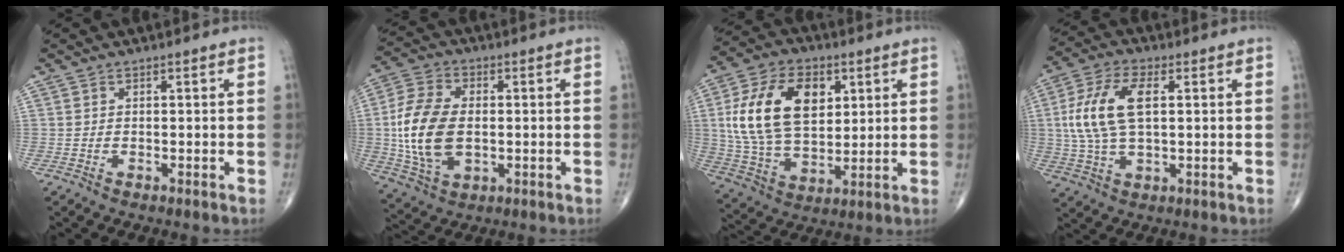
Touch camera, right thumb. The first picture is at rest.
{"total": 14.8, "force": [-0.4, 9.0, 11.8], "torque": [-0.240, 0.002, -0.004]}
{"total": 19.6, "force": [4.7, 12.1, 14.7], "torque": [-0.253, -0.005, 0.090]}
{"total": 13.0, "force": [2.0, 6.4, 11.1], "torque": [-0.237, 0.010, 0.038]}